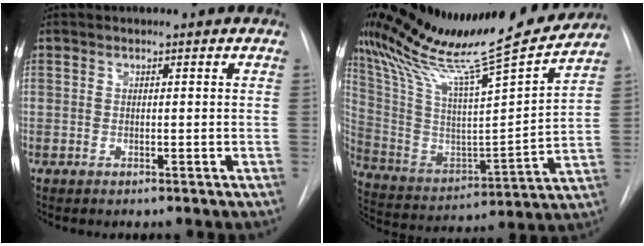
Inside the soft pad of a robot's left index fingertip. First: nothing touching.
{"total": 26.2, "force": [22.1, 1.3, 14.1], "torque": [-0.254, -0.021, 0.355]}